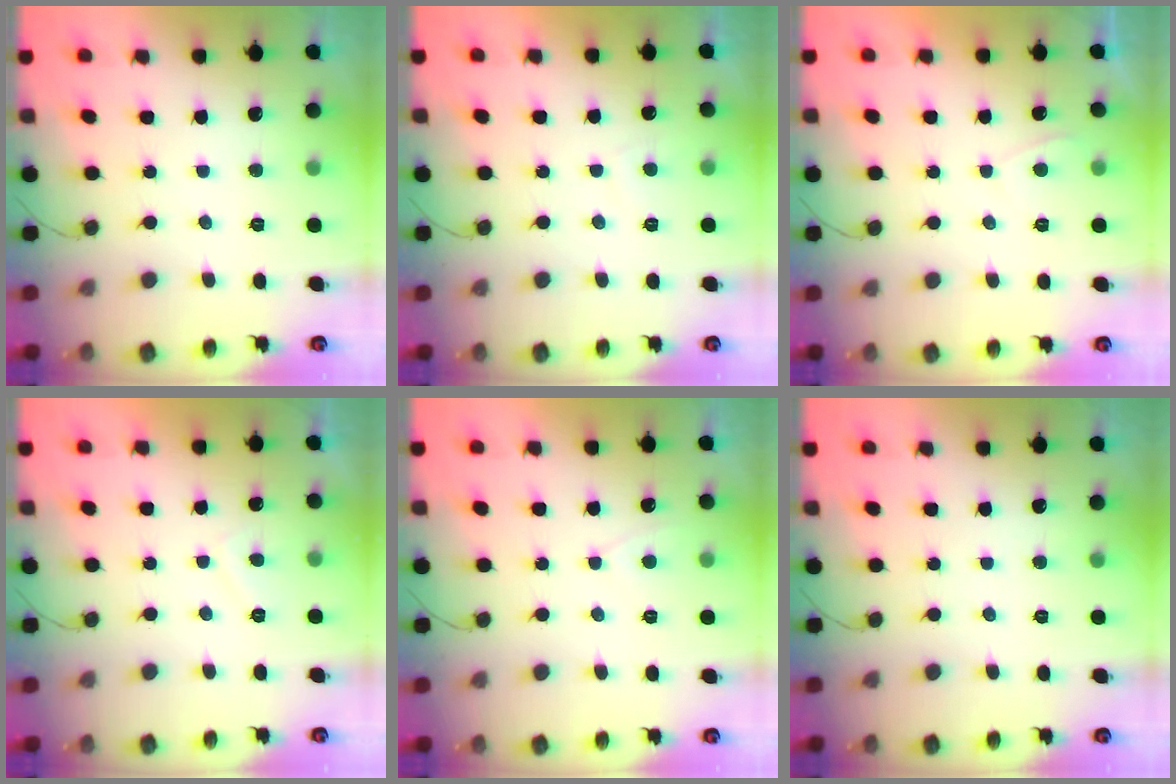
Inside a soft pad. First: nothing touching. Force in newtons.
{"total": 0.5, "press": 0.2, "slide": 0.5}
{"total": 0.7, "press": 0.6, "slide": 0.5}
{"total": 1.2, "press": 1.0, "slide": 0.7}
{"total": 2.4, "press": 2.4, "slide": 0.3}
{"total": 0.0}